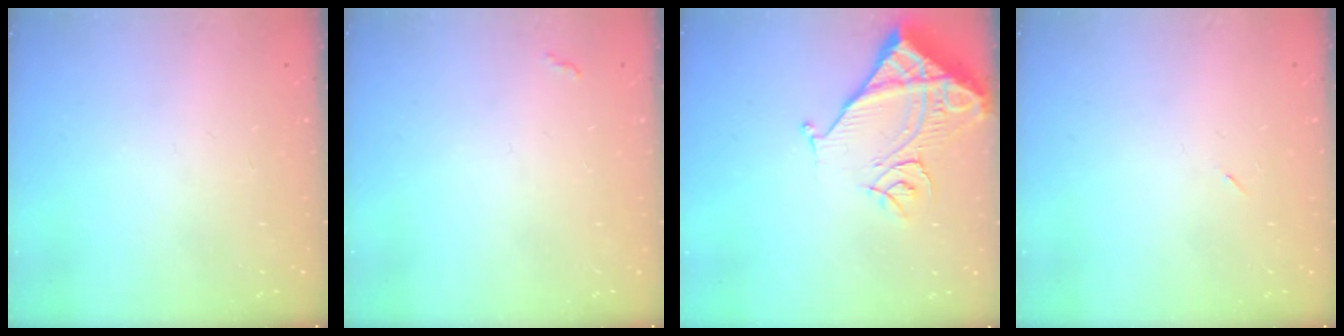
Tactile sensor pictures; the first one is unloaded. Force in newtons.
{"total": 3.2, "press": 3.2, "slide": 0.5}
{"total": 12.1, "press": 12.0, "slide": 1.6}
{"total": 2.2, "press": 1.9, "slide": 1.2}